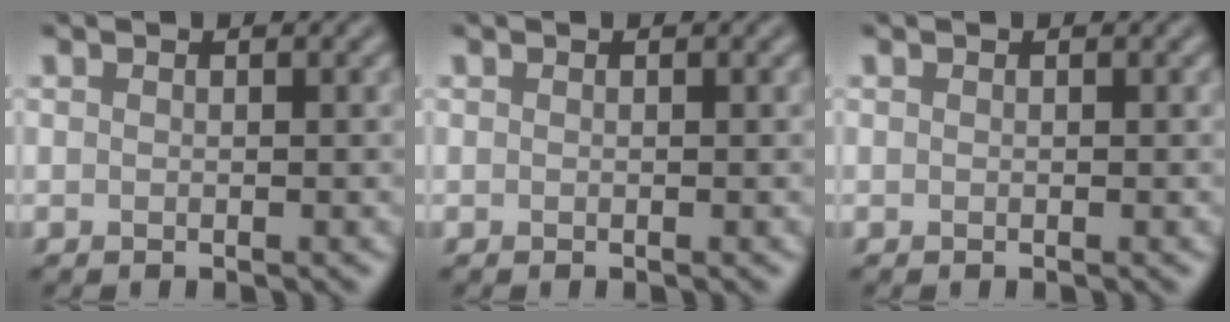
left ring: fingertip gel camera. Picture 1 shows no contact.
{"total": 0.0}
{"total": 0.0}